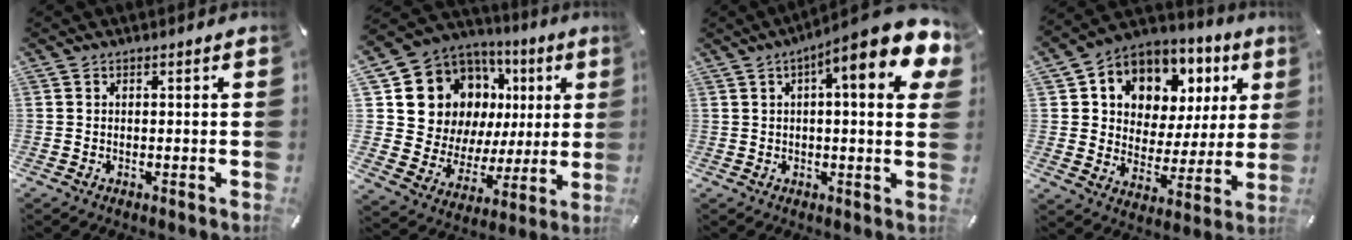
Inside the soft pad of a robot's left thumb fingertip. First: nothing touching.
{"total": 16.0, "force": [6.8, 12.7, 6.9], "torque": [-0.125, -0.049, 0.146]}
{"total": 14.4, "force": [6.2, 3.5, 12.5], "torque": [-0.173, -0.033, 0.092]}
{"total": 9.1, "force": [5.1, 7.4, 1.8], "torque": [-0.050, -0.047, 0.095]}